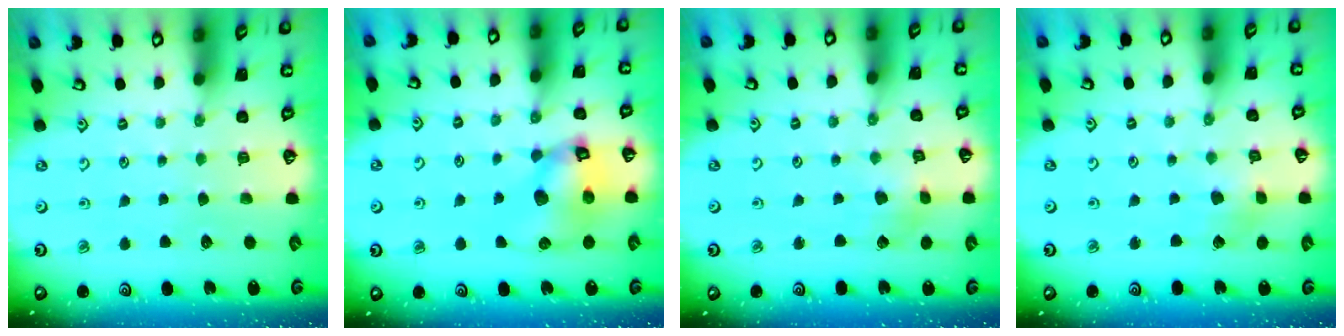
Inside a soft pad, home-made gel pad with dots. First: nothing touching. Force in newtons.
{"total": 11.0, "press": 10.9, "slide": 1.6}
{"total": 3.0, "press": 3.0, "slide": 0.2}
{"total": 3.0, "press": 3.0, "slide": 0.2}